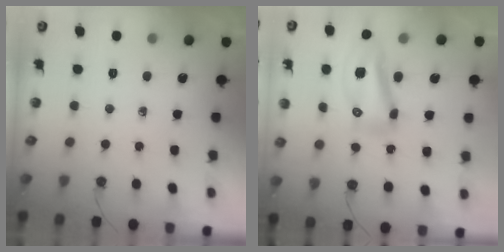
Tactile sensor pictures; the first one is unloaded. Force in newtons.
{"total": 12.7, "press": 12.6, "slide": 1.4}